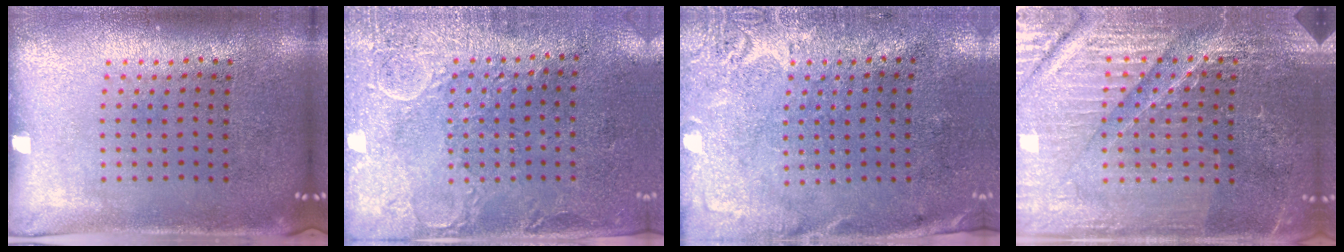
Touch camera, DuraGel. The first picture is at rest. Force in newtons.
{"total": 2.9, "press": 2.5, "slide": 1.5}
{"total": 2.7, "press": 2.2, "slide": 1.7}
{"total": 4.8, "press": 4.6, "slide": 1.6}